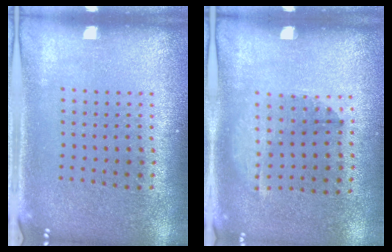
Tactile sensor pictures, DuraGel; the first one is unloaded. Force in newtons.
{"total": 1.3, "press": 0.9, "slide": 1.0}